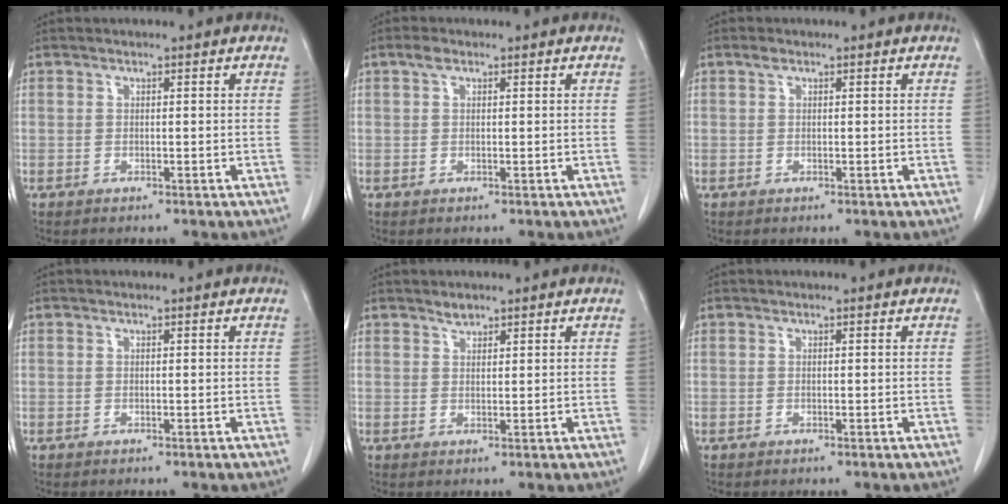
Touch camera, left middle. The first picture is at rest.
{"total": 1.3, "force": [0.7, 0.7, 0.8], "torque": [-0.016, 0.010, 0.012]}
{"total": 0.7, "force": [0.5, 0.4, 0.4], "torque": [-0.007, 0.006, 0.007]}
{"total": 0.0}
{"total": 1.3, "force": [1.1, 0.5, 0.3], "torque": [-0.006, -0.003, 0.019]}
{"total": 0.0}